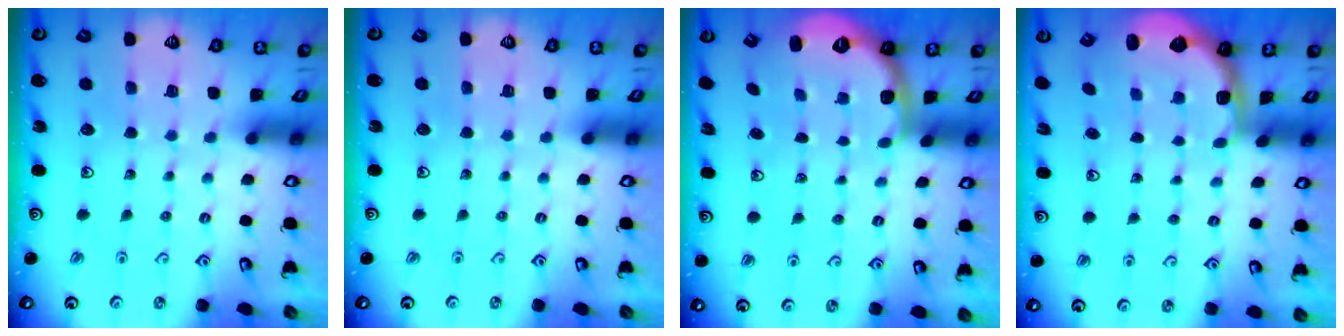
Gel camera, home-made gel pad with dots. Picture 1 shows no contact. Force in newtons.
{"total": 0.0}
{"total": 2.7, "press": 1.6, "slide": 2.2}
{"total": 2.6, "press": 2.0, "slide": 1.7}